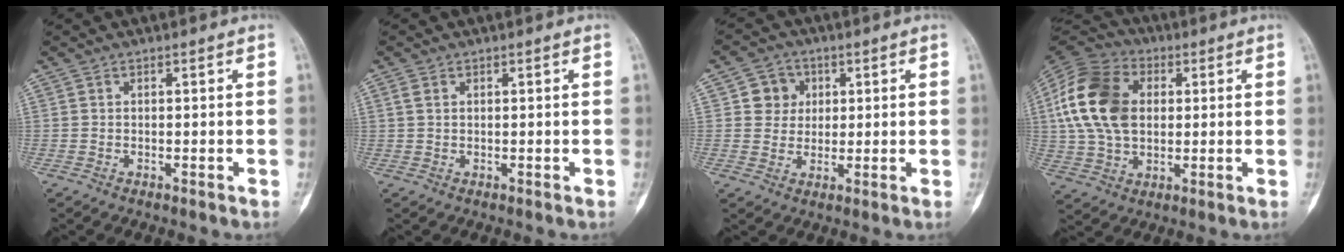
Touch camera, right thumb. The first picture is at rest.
{"total": 1.4, "force": [0.6, 0.9, 1.0], "torque": [-0.025, 0.005, 0.016]}
{"total": 5.8, "force": [1.5, 5.4, 1.5], "torque": [0.009, 0.003, 0.020]}
{"total": 18.3, "force": [2.8, 12.8, 12.8], "torque": [-0.242, 0.012, 0.048]}